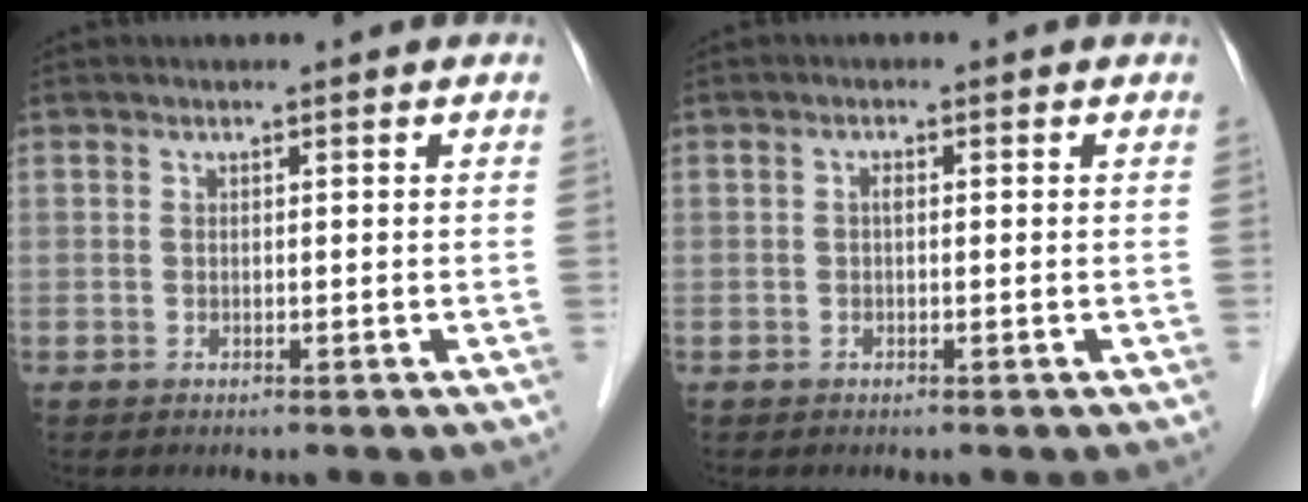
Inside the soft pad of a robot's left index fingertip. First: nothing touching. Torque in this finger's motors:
{"motor_torque": [-0.01, 0.01, 0.00, 0.00]}